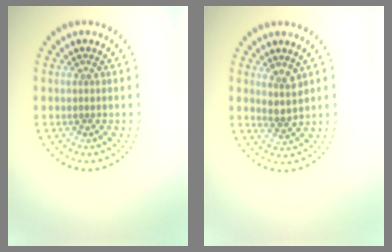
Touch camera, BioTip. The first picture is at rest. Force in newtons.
{"total": 2.0, "press": 1.5, "slide": 1.3}